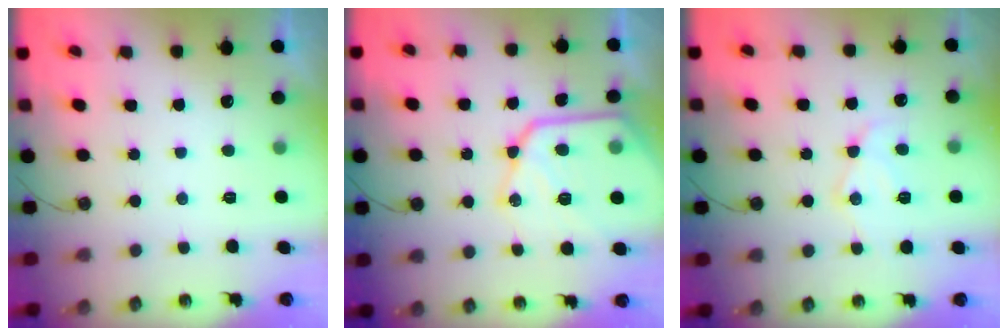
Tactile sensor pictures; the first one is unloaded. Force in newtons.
{"total": 19.7, "press": 19.6, "slide": 2.1}
{"total": 12.9, "press": 12.9, "slide": 1.1}